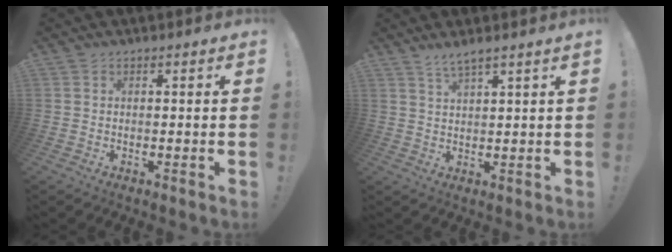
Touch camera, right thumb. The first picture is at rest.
{"total": 3.6, "force": [2.8, -0.4, 2.2], "torque": [-0.047, -0.014, 0.049]}